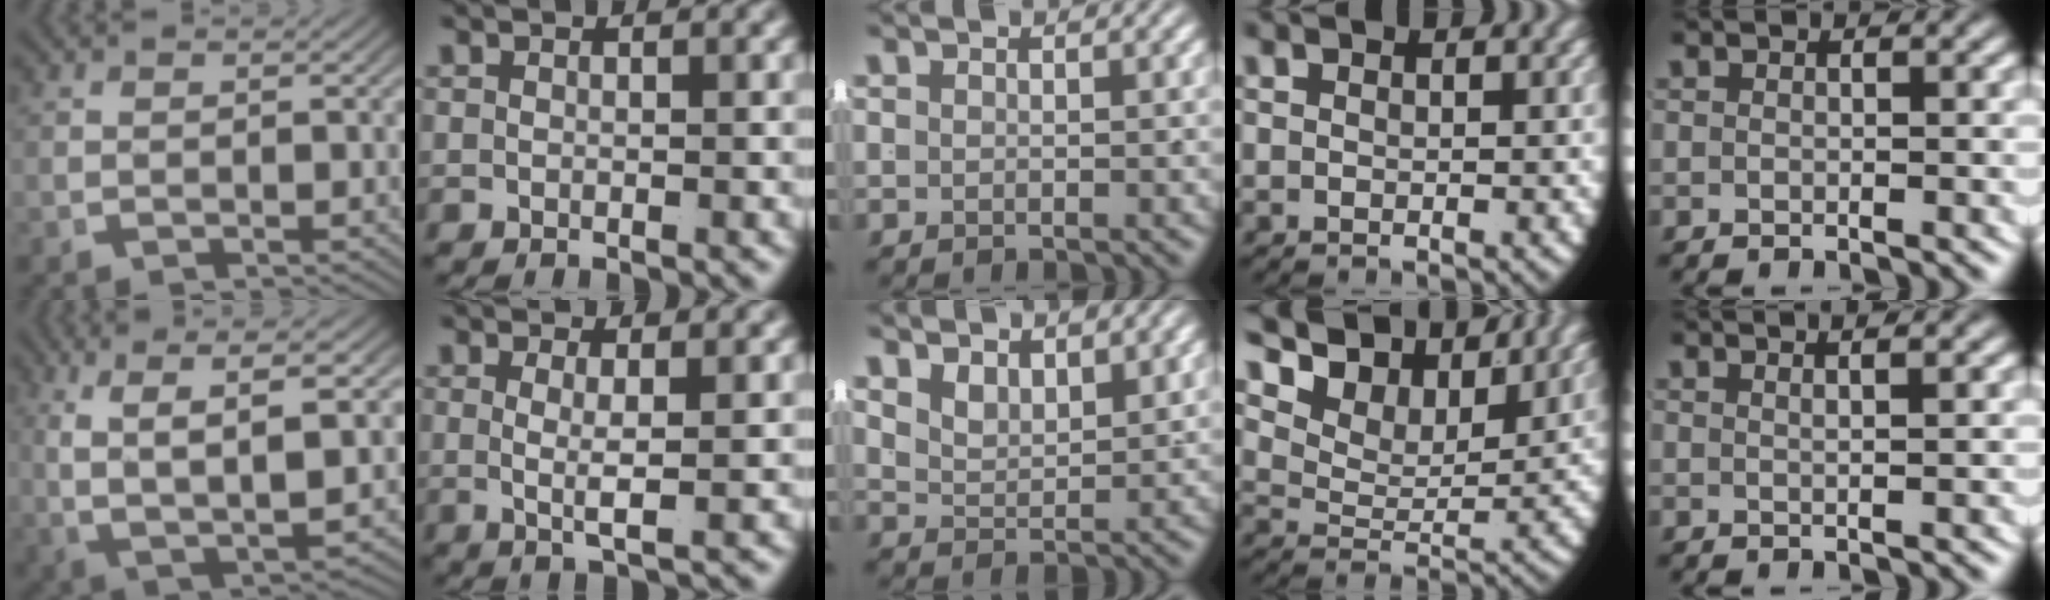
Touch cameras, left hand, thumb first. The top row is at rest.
{"thumb": {"total": 11.9, "force": [0.8, 6.9, 9.7], "torque": [-0.199, -0.030, 0.033]}, "index": {"total": 2.8, "force": [0.3, 0.0, 2.8], "torque": [-0.049, -0.013, 0.012]}, "middle": {"total": 3.1, "force": [2.2, 1.6, 1.5], "torque": [-0.031, -0.013, 0.041]}, "ring": {"total": 9.8, "force": [6.5, 4.9, 5.4], "torque": [-0.114, 0.012, 0.101]}, "little": {"total": 2.1, "force": [1.2, -0.2, 1.7], "torque": [-0.020, 0.002, 0.022]}}